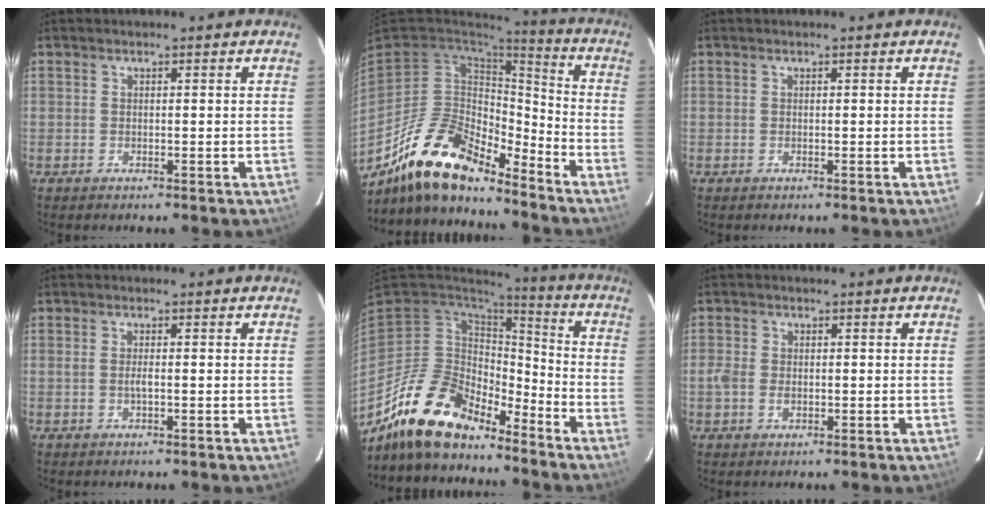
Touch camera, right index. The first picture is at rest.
{"total": 18.3, "force": [-14.4, 6.4, 9.5], "torque": [-0.191, -0.002, -0.265]}
{"total": 0.0}
{"total": 1.3, "force": [-0.2, 0.1, 1.3], "torque": [-0.025, 0.000, -0.005]}
{"total": 15.9, "force": [-13.1, 5.8, 7.0], "torque": [-0.144, -0.005, -0.240]}
{"total": 2.9, "force": [-0.7, 1.9, 2.1], "torque": [-0.045, 0.000, -0.012]}